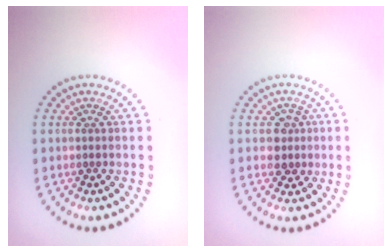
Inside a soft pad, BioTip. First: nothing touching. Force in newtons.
{"total": 2.4, "press": 2.2, "slide": 0.9}